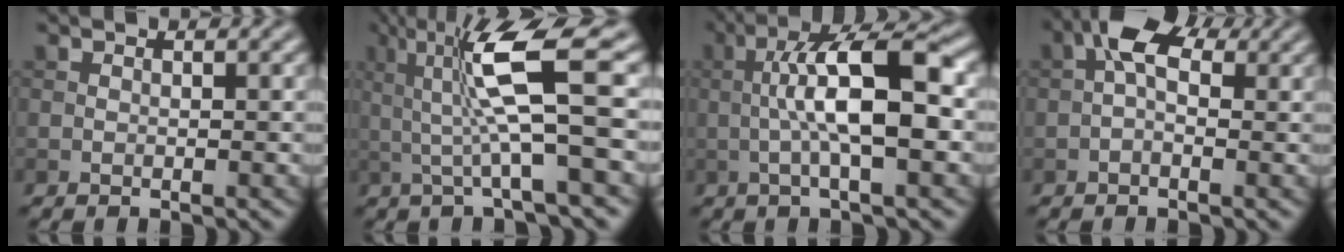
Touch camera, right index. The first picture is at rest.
{"total": 8.0, "force": [1.4, 1.3, 7.8], "torque": [-0.138, 0.006, 0.025]}
{"total": 8.5, "force": [-0.1, 2.2, 8.2], "torque": [-0.137, 0.016, -0.007]}
{"total": 3.9, "force": [0.4, 2.1, 3.3], "torque": [-0.058, 0.015, -0.010]}